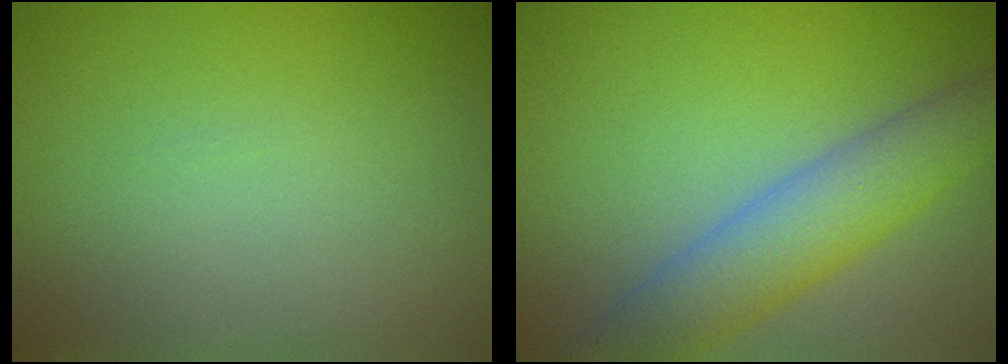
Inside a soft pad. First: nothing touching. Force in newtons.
{"total": 5.9, "press": 5.9, "slide": 0.2}